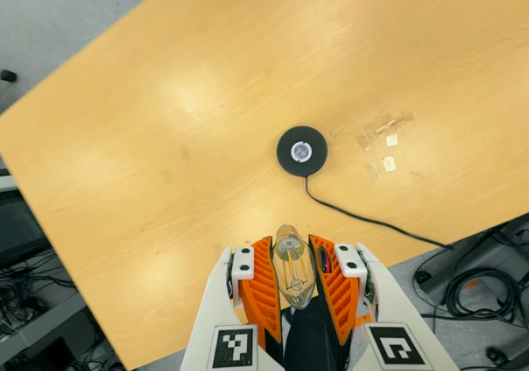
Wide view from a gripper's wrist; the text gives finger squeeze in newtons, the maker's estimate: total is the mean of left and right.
{"total": 21.4, "left": 23.3, "right": 19.6}